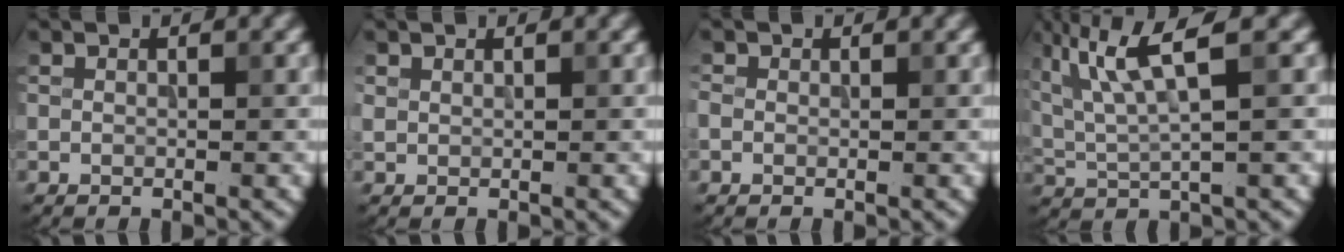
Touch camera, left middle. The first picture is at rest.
{"total": 0.7, "force": [0.5, 0.4, 0.1], "torque": [-0.002, -0.002, 0.014]}
{"total": 0.8, "force": [0.0, 0.8, 0.3], "torque": [-0.004, 0.000, -0.005]}
{"total": 6.9, "force": [3.0, 1.4, 6.0], "torque": [-0.118, 0.012, 0.060]}